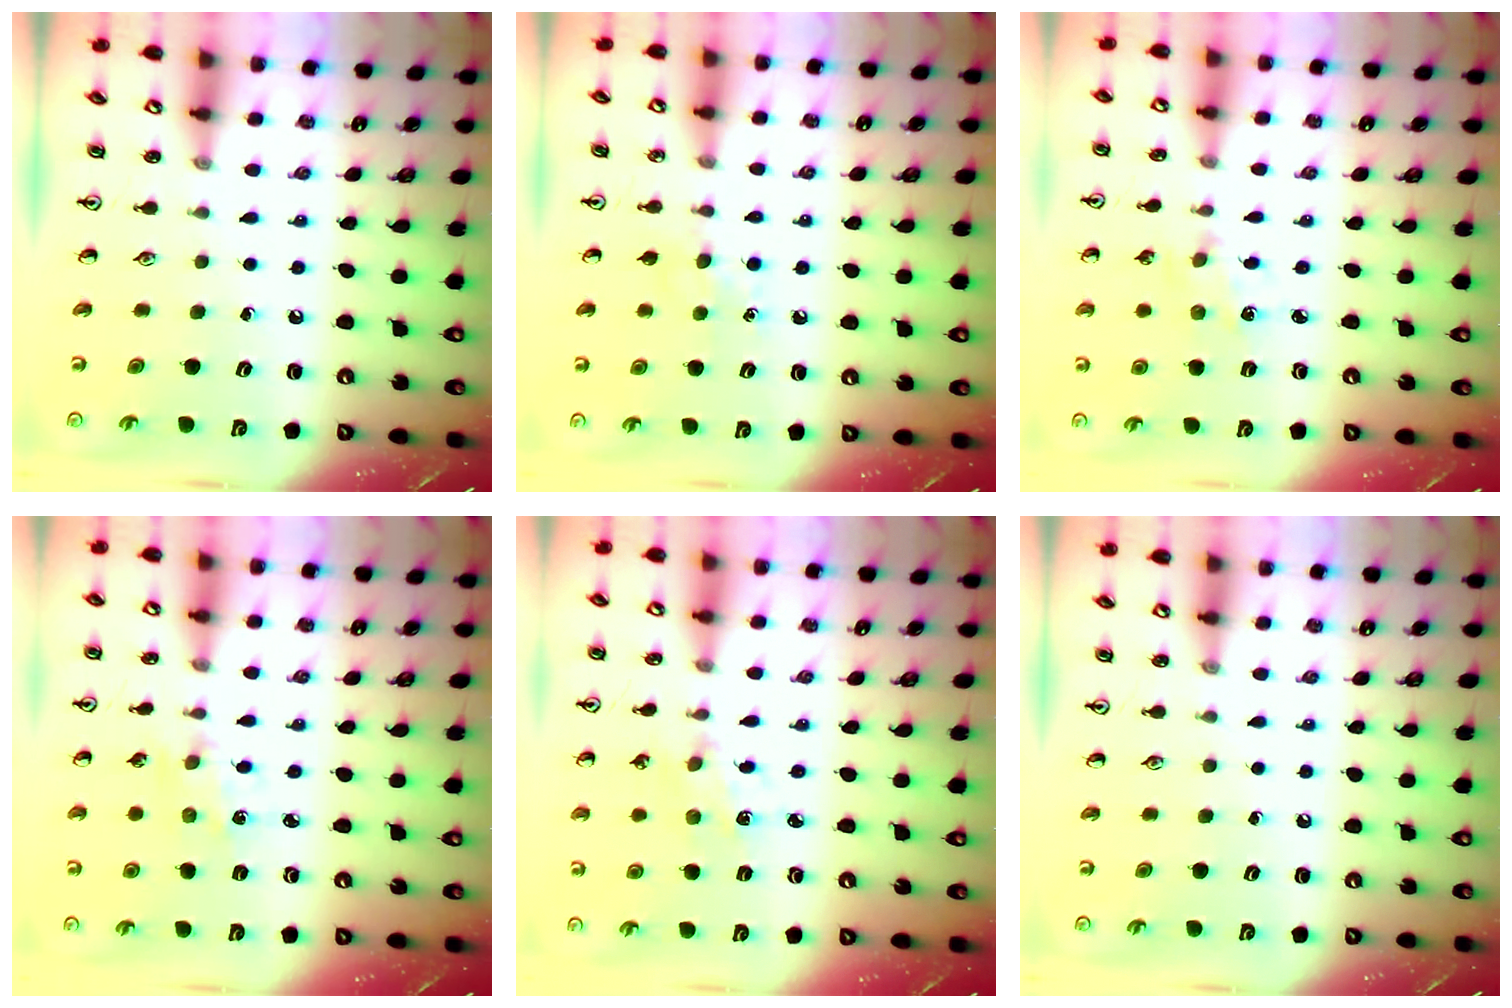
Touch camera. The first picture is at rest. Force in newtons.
{"total": 4.5, "press": 4.5, "slide": 0.7}
{"total": 2.0, "press": 2.0, "slide": 0.3}
{"total": 1.1, "press": 1.1, "slide": 0.2}
{"total": 2.4, "press": 2.4, "slide": 0.0}
{"total": 0.0}